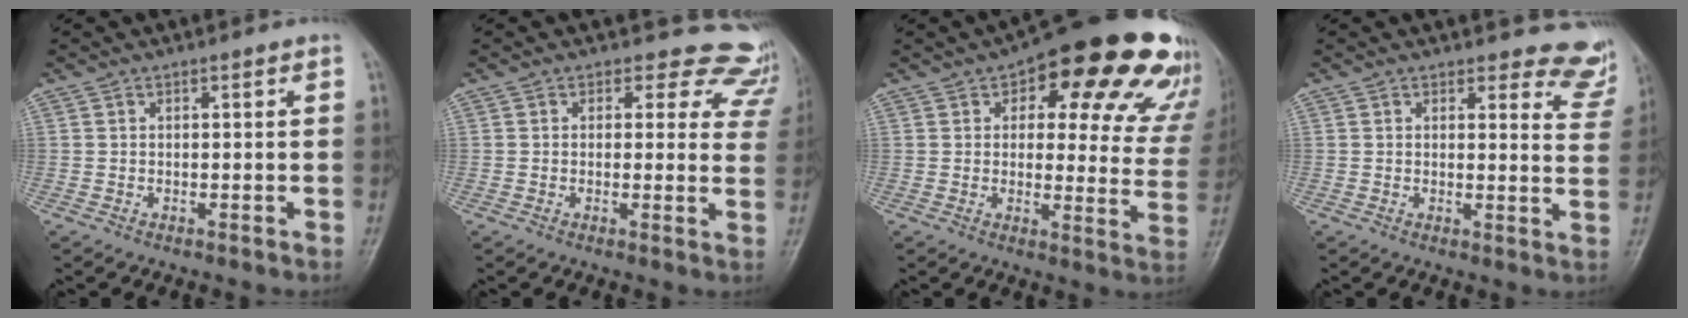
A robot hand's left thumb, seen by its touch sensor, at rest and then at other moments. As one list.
[{"total": 10.7, "force": [8.8, 5.7, 1.7], "torque": [0.042, -0.038, 0.060]}, {"total": 24.5, "force": [14.1, 10.3, 17.1], "torque": [-0.167, -0.032, 0.162]}, {"total": 8.4, "force": [8.0, 2.5, 0.2], "torque": [0.046, -0.072, 0.056]}]